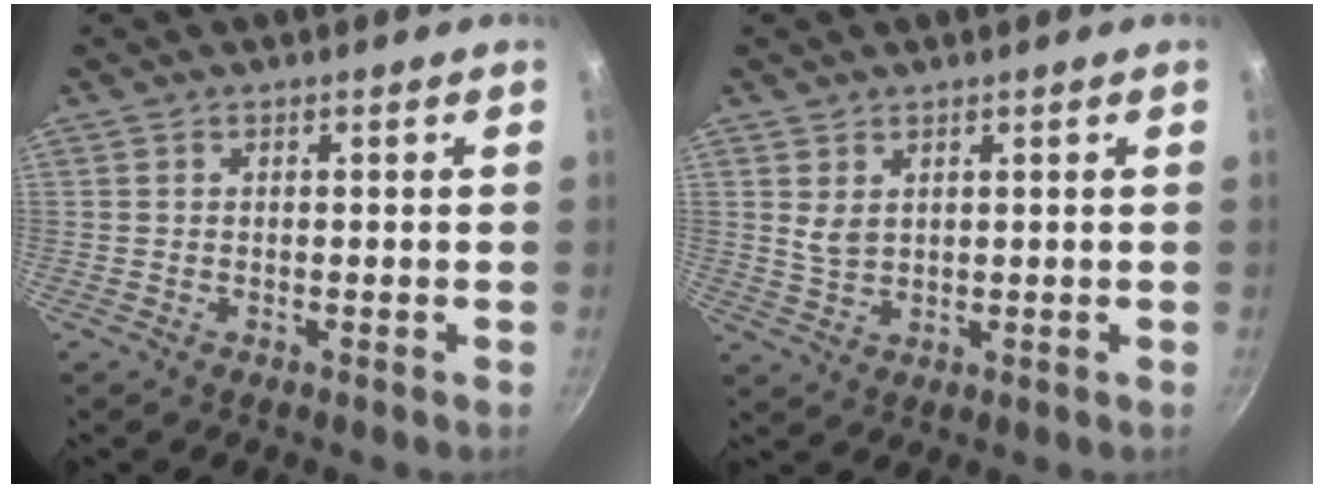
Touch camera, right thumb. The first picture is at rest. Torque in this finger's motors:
{"motor_torque": [0.05, -0.02, 0.29, 0.53, 0.03]}